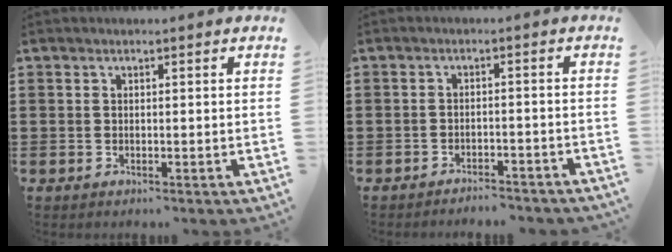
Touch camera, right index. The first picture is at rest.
{"total": 2.4, "force": [-2.4, 0.1, 0.2], "torque": [-0.008, 0.001, -0.052]}